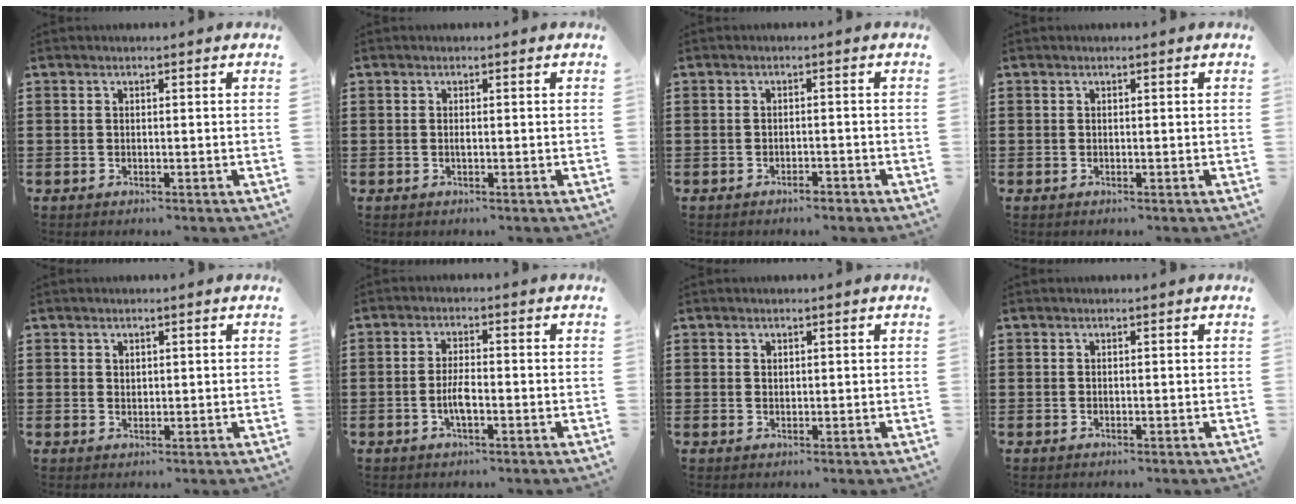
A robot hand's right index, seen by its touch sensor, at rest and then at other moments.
{"total": 0.6, "force": [0.0, 0.1, 0.5], "torque": [-0.011, -0.004, 0.000]}
{"total": 1.5, "force": [-1.4, 0.3, 0.5], "torque": [-0.014, -0.001, -0.027]}
{"total": 0.0}
{"total": 1.1, "force": [0.9, 0.7, 0.2], "torque": [-0.005, 0.002, 0.018]}
{"total": 3.6, "force": [-1.1, 1.0, 3.2], "torque": [-0.072, -0.001, -0.025]}
{"total": 0.7, "force": [0.5, 0.4, 0.2], "torque": [-0.005, 0.001, 0.010]}
{"total": 0.0}